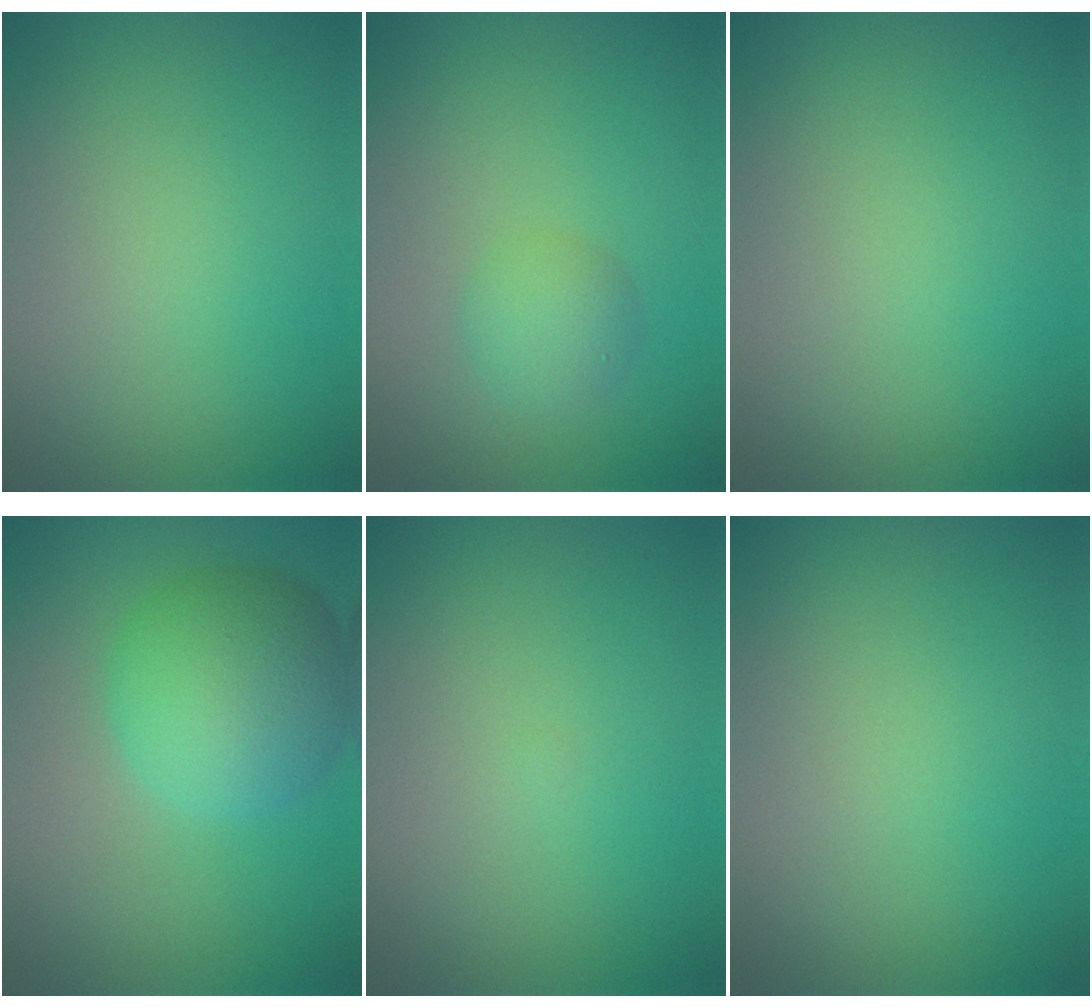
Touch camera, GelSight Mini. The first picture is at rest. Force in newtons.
{"total": 2.4, "press": 2.4, "slide": 0.1}
{"total": 0.0}
{"total": 7.5, "press": 7.5, "slide": 0.1}
{"total": 0.0}
{"total": 0.0}